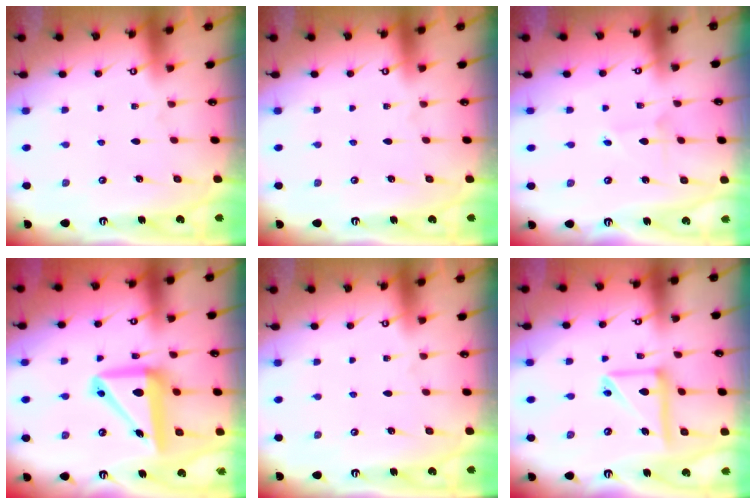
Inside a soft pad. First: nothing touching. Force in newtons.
{"total": 0.0}
{"total": 1.2, "press": 1.2, "slide": 0.1}
{"total": 12.8, "press": 12.7, "slide": 2.1}
{"total": 0.0}
{"total": 12.9, "press": 12.9, "slide": 1.4}